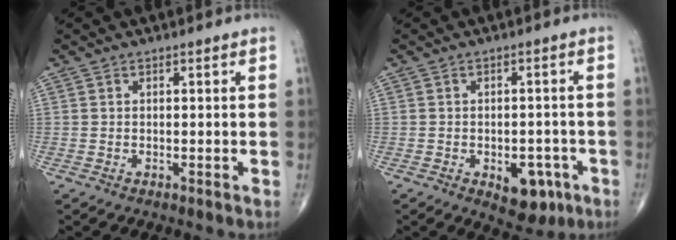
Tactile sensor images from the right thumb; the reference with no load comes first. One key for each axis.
{"total": 7.4, "fx": -3.1, "fy": 4.3, "fz": 5.2, "tx": -0.041, "ty": 0.013, "tz": -0.031}